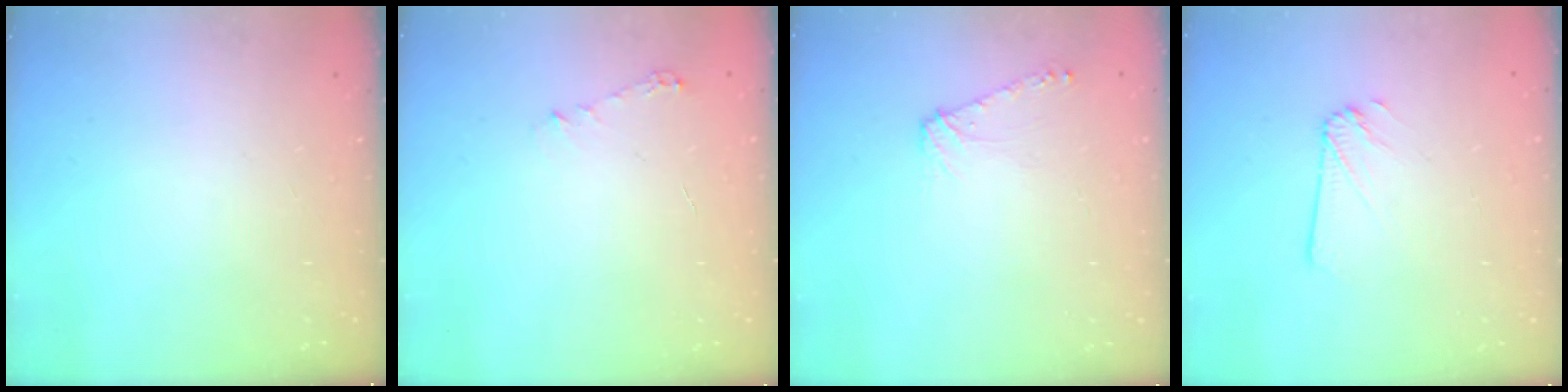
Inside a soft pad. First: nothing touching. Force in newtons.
{"total": 3.8, "press": 3.8, "slide": 0.5}
{"total": 7.9, "press": 7.9, "slide": 0.9}
{"total": 2.1, "press": 2.1, "slide": 0.1}